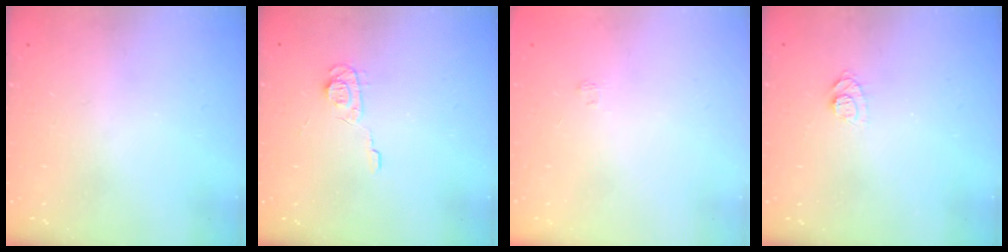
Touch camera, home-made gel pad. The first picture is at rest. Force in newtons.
{"total": 5.9, "press": 5.8, "slide": 0.9}
{"total": 1.8, "press": 1.4, "slide": 1.1}
{"total": 6.8, "press": 6.7, "slide": 0.8}